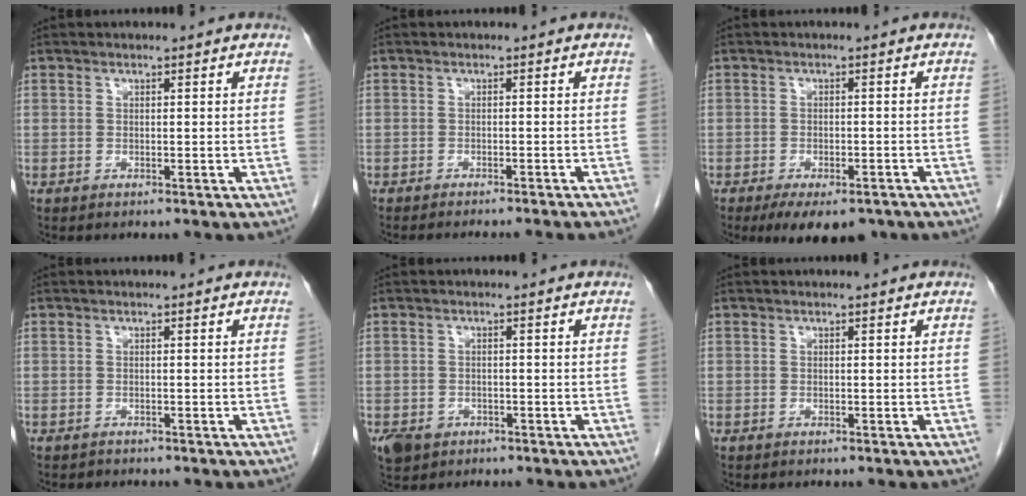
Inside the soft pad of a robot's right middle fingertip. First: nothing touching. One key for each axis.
{"total": 8.8, "fx": -7.9, "fy": -0.3, "fz": 3.8, "tx": -0.027, "ty": -0.018, "tz": -0.096}
{"total": 8.5, "fx": -6.2, "fy": 3.4, "fz": 4.8, "tx": -0.063, "ty": -0.006, "tz": -0.089}
{"total": 0.7, "fx": -0.6, "fy": 0.3, "fz": 0.0, "tx": -0.011, "ty": 0.000, "tz": -0.011}
{"total": 4.1, "fx": -2.4, "fy": 3.1, "fz": 1.3, "tx": -0.021, "ty": 0.001, "tz": -0.034}
{"total": 0.0}